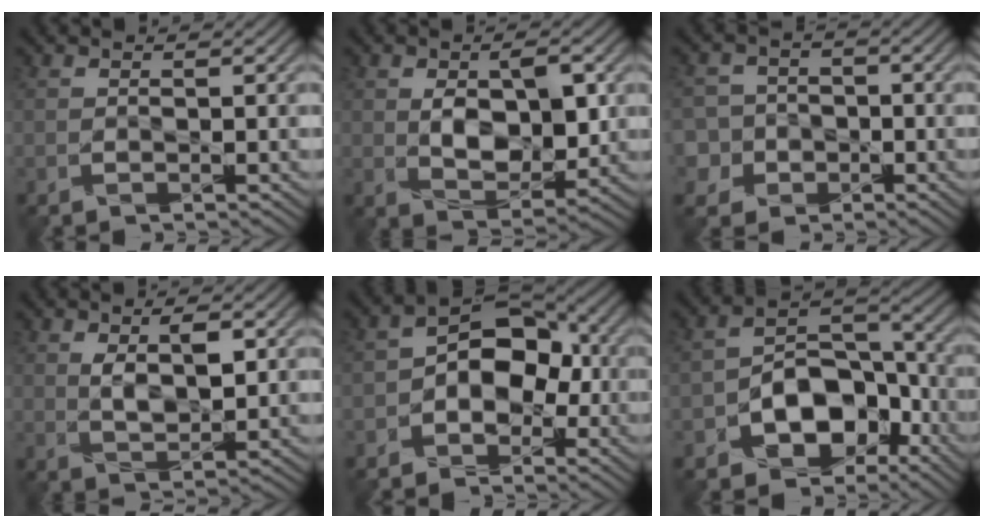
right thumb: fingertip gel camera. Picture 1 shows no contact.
{"total": 7.2, "force": [0.8, 4.2, 5.7], "torque": [-0.101, -0.009, 0.019]}
{"total": 6.4, "force": [-1.9, 6.0, 1.4], "torque": [-0.048, 0.004, -0.061]}
{"total": 4.7, "force": [1.3, 2.3, 3.9], "torque": [-0.079, -0.005, 0.027]}
{"total": 7.9, "force": [-1.5, 5.6, 5.3], "torque": [-0.074, 0.006, -0.040]}
{"total": 10.7, "force": [-4.9, 7.0, 6.5], "torque": [-0.114, -0.010, -0.096]}